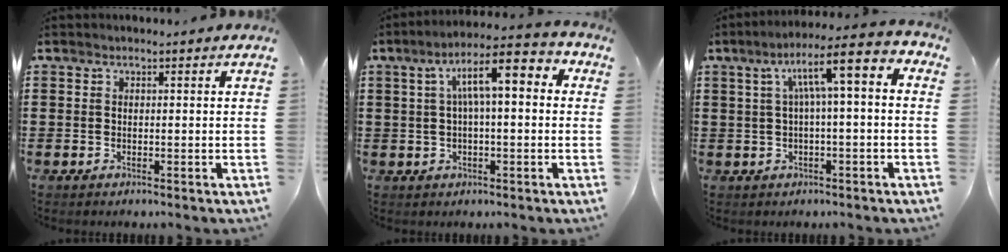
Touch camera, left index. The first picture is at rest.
{"total": 8.7, "force": [2.0, 2.2, 8.2], "torque": [-0.145, 0.004, 0.026]}
{"total": 7.6, "force": [1.4, 0.9, 7.4], "torque": [-0.141, -0.010, 0.015]}